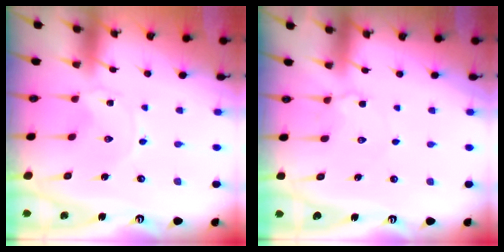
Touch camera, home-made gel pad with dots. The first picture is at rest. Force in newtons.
{"total": 3.9, "press": 3.9, "slide": 0.7}